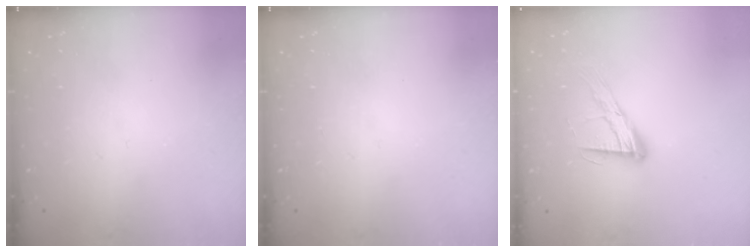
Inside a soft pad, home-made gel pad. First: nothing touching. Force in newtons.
{"total": 0.0}
{"total": 12.4, "press": 12.3, "slide": 1.4}